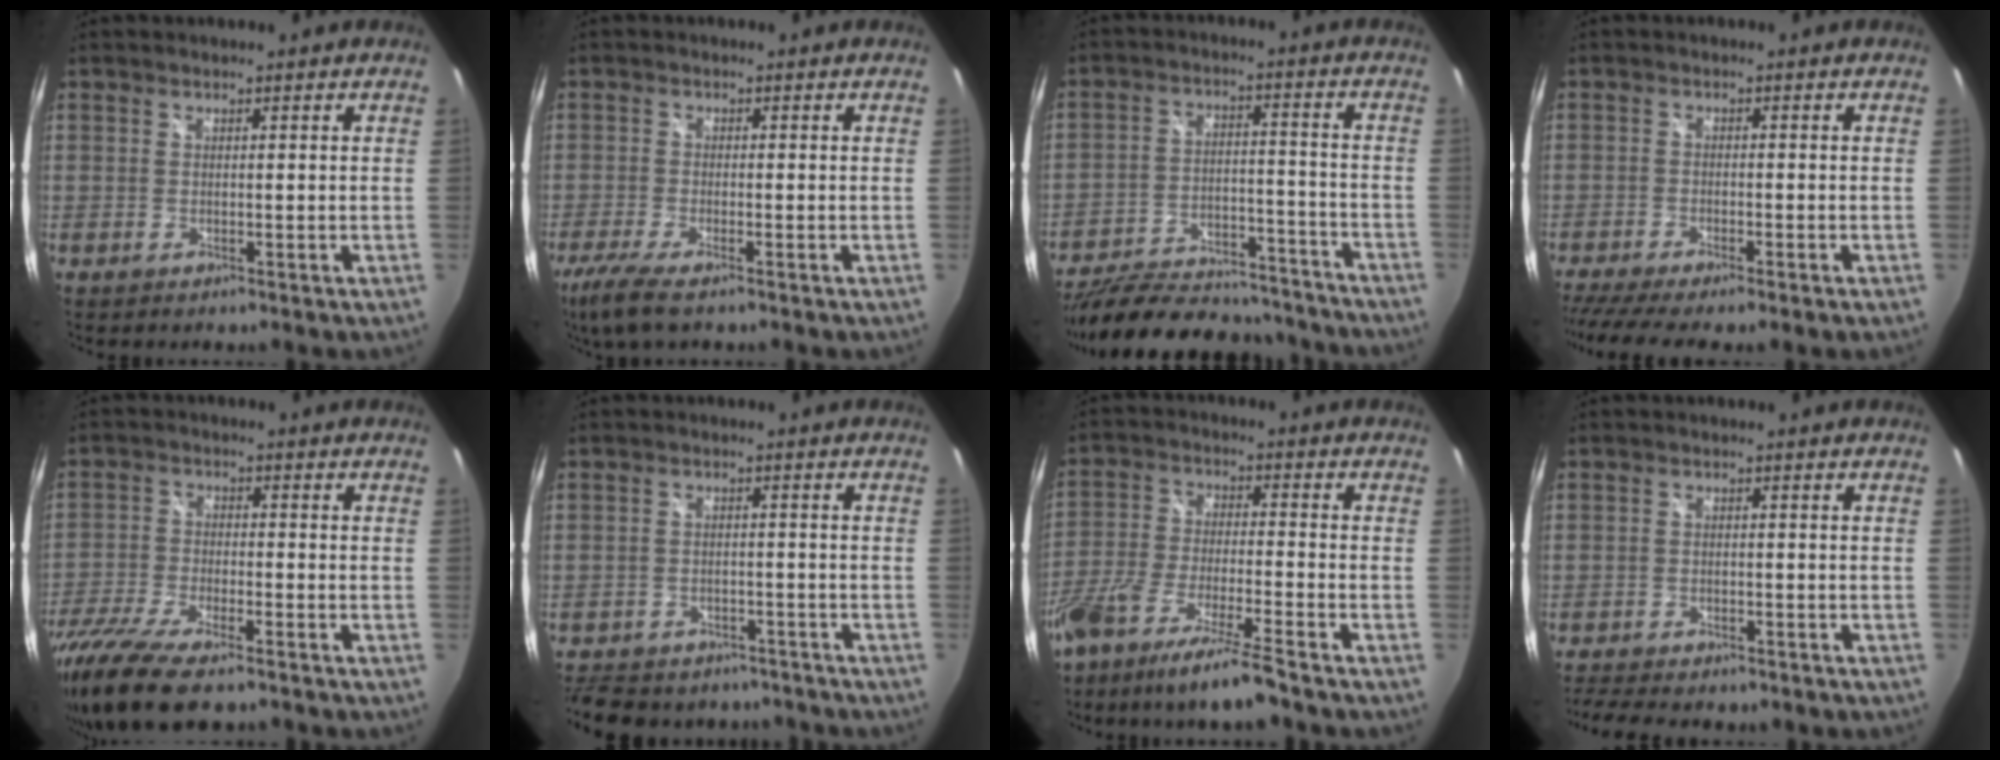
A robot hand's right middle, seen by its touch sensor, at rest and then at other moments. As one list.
[{"total": 6.9, "force": [-4.8, 1.3, 4.8], "torque": [-0.115, -0.029, -0.092]}, {"total": 26.5, "force": [-22.6, 8.8, 10.8], "torque": [-0.209, -0.003, -0.305]}, {"total": 8.3, "force": [-6.9, 0.1, 4.6], "torque": [-0.105, -0.034, -0.116]}, {"total": 15.5, "force": [-11.7, 4.1, 9.2], "torque": [-0.212, -0.055, -0.216]}, {"total": 16.1, "force": [-12.9, 7.6, 5.7], "torque": [-0.140, 0.007, -0.175]}, {"total": 12.8, "force": [-10.3, 0.3, 7.7], "torque": [-0.157, -0.029, -0.186]}, {"total": 9.2, "force": [-7.8, 2.9, 3.9], "torque": [-0.096, -0.022, -0.120]}]